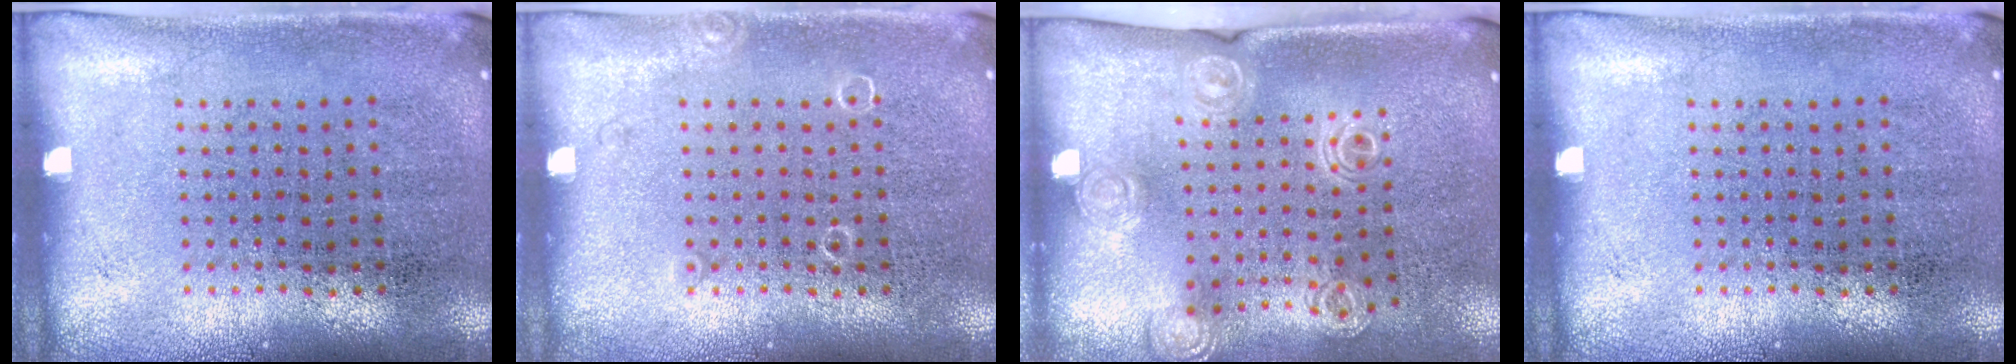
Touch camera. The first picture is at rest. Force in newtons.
{"total": 0.5, "press": 0.5, "slide": 0.1}
{"total": 1.4, "press": 1.4, "slide": 0.4}
{"total": 0.0}